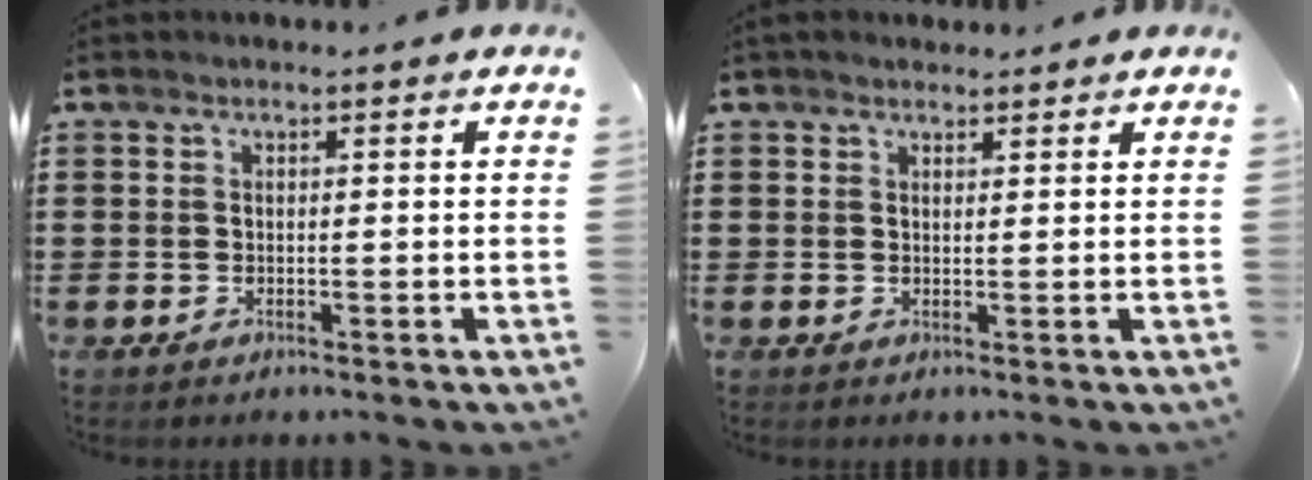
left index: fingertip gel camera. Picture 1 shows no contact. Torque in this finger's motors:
{"motor_torque": [0.61, -0.64, 0.00, 0.00]}